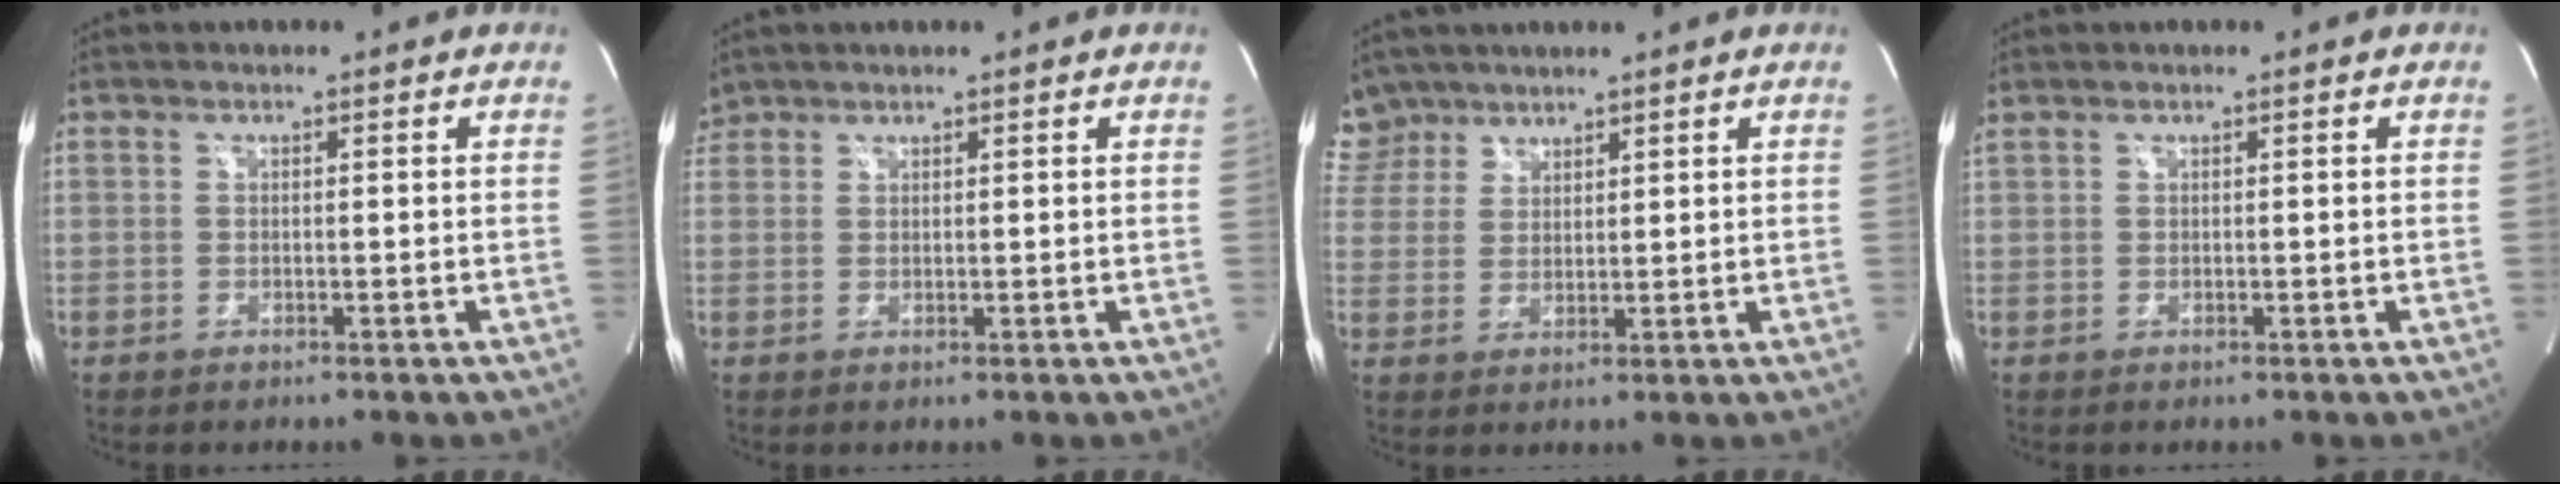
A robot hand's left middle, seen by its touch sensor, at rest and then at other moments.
{"total": 2.1, "force": [1.9, 0.9, -0.1], "torque": [-0.001, 0.013, 0.038]}
{"total": 6.5, "force": [5.4, 3.5, -0.4], "torque": [0.009, 0.008, 0.112]}
{"total": 0.6, "force": [0.6, 0.0, 0.3], "torque": [-0.026, 0.021, 0.019]}